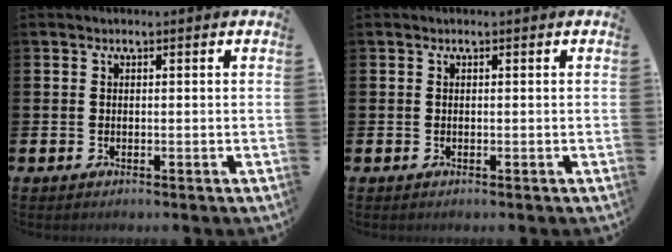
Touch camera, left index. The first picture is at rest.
{"total": 0.0}